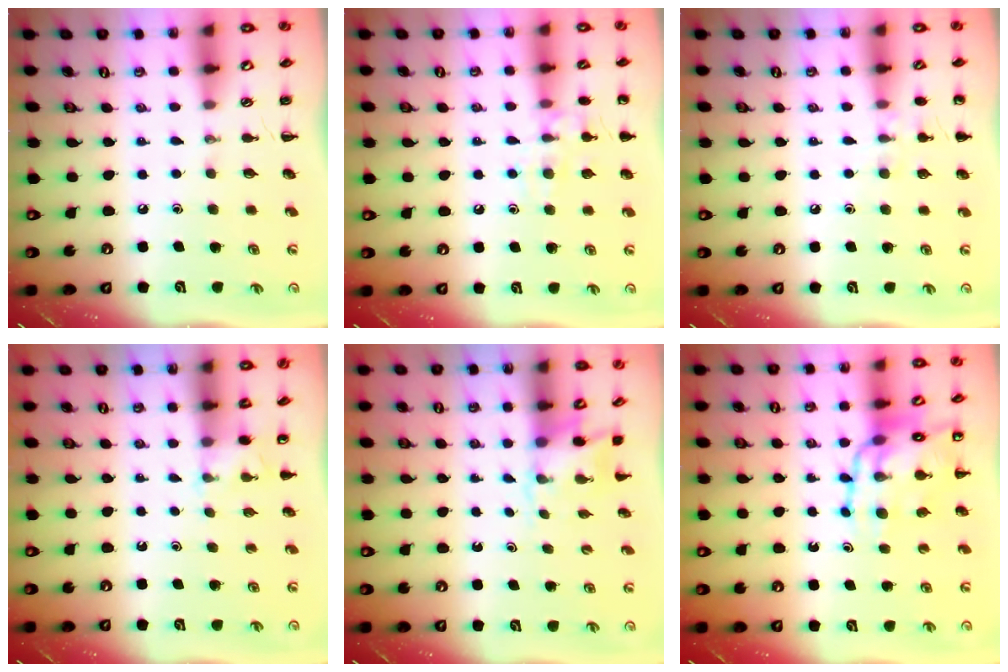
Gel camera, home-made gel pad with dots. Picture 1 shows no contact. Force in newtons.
{"total": 10.0, "press": 9.9, "slide": 1.1}
{"total": 7.6, "press": 7.3, "slide": 2.1}
{"total": 2.6, "press": 2.4, "slide": 1.0}
{"total": 2.5, "press": 2.3, "slide": 1.0}
{"total": 13.0, "press": 12.6, "slide": 3.3}